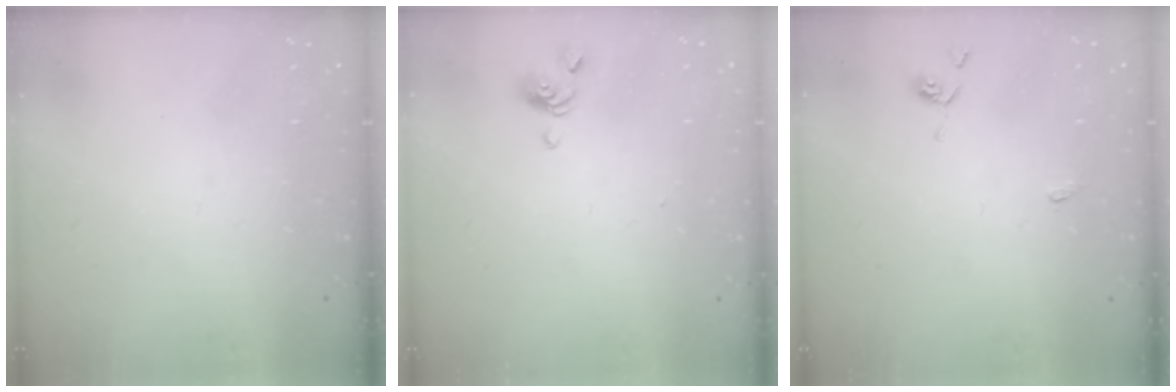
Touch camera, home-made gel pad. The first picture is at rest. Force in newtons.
{"total": 0.7, "press": 0.6, "slide": 0.5}
{"total": 1.8, "press": 1.8, "slide": 0.3}